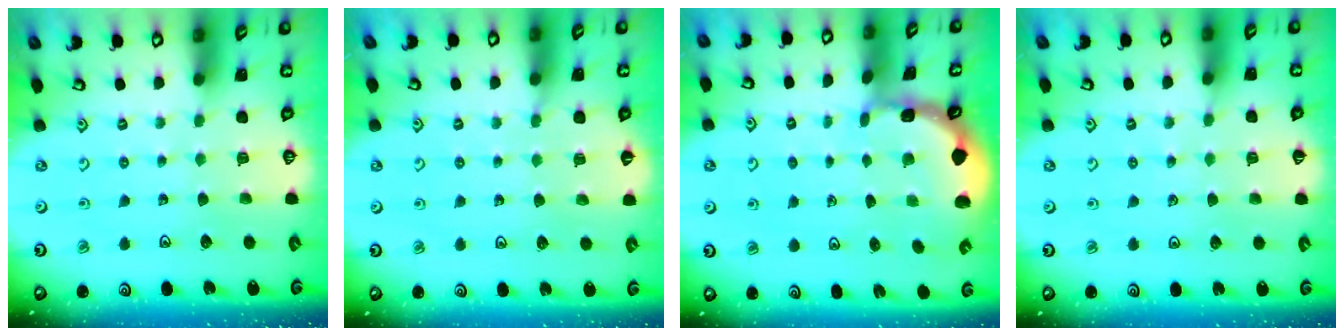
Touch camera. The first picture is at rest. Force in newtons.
{"total": 4.5, "press": 4.5, "slide": 0.7}
{"total": 1.0, "press": 1.0, "slide": 0.2}
{"total": 2.7, "press": 2.7, "slide": 0.2}